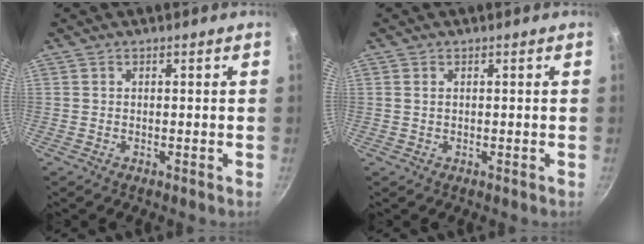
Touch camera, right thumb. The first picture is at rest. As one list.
[{"total": 0.8, "force": [0.3, 0.5, 0.6], "torque": [-0.010, 0.001, 0.005]}]